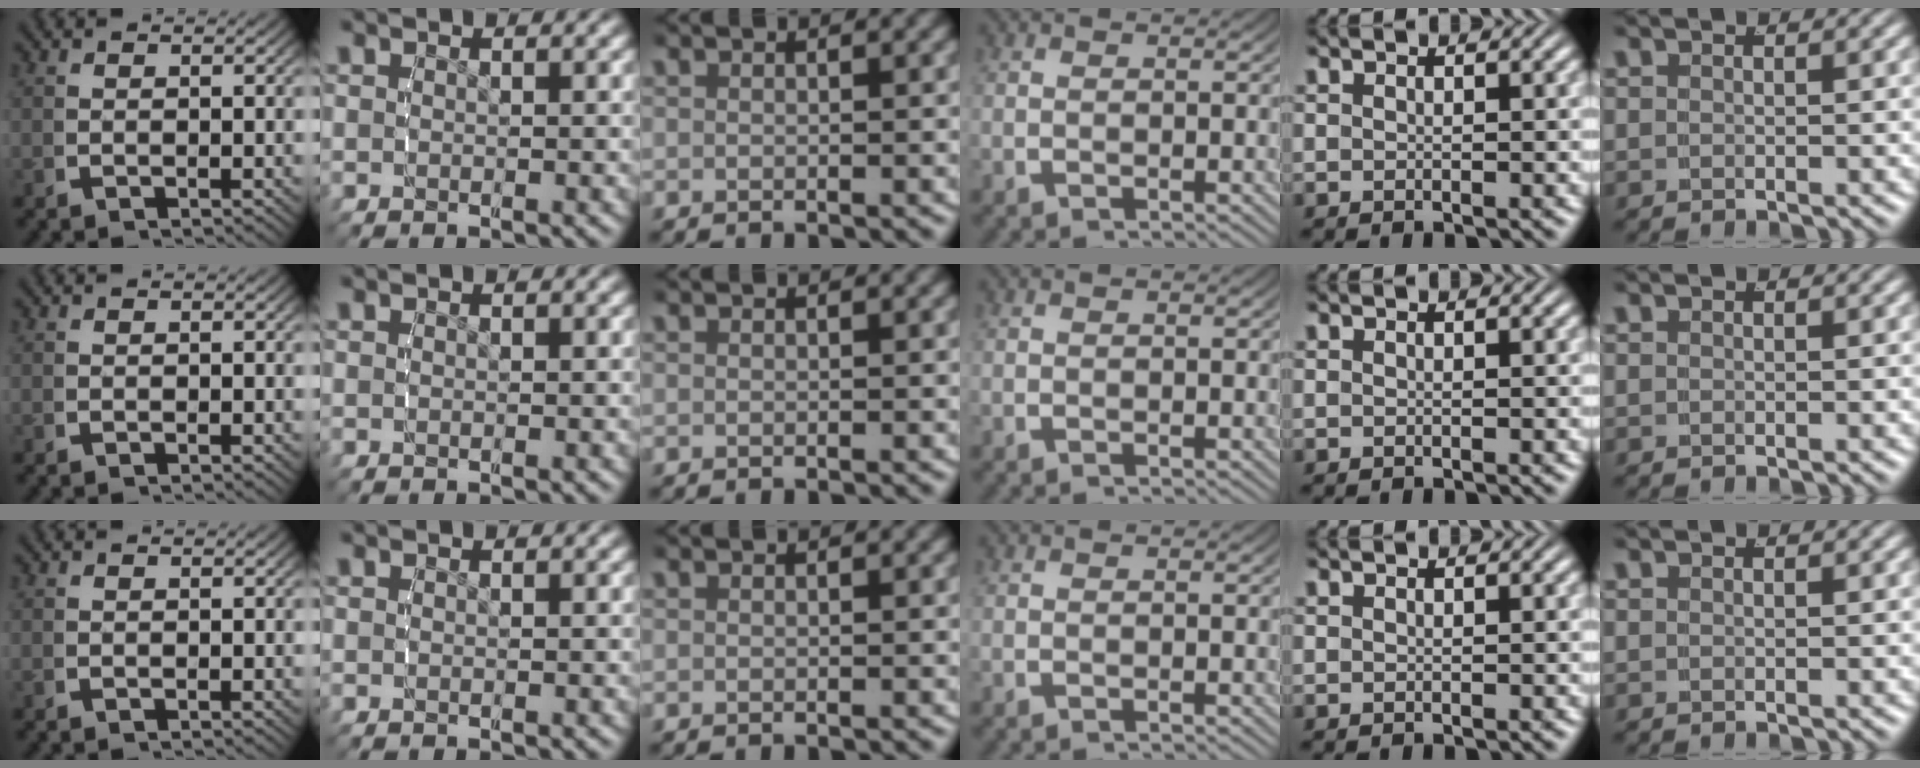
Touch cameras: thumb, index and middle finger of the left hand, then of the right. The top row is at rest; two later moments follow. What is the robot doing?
{"motion": "reach", "object": "router"}